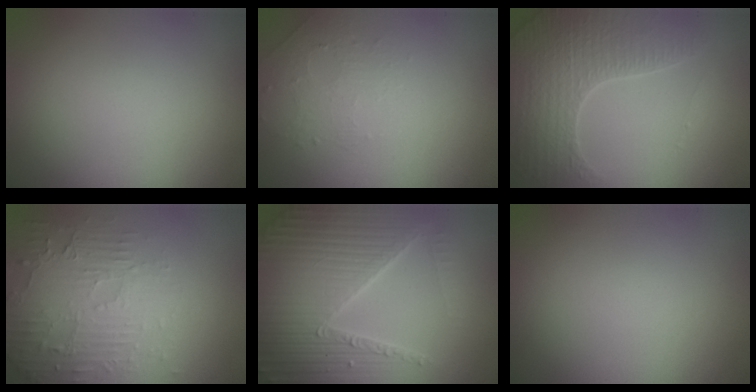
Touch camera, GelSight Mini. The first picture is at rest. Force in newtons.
{"total": 1.4, "press": 0.7, "slide": 1.2}
{"total": 4.9, "press": 4.4, "slide": 2.3}
{"total": 6.0, "press": 3.7, "slide": 4.7}
{"total": 7.0, "press": 6.8, "slide": 1.5}
{"total": 0.0}